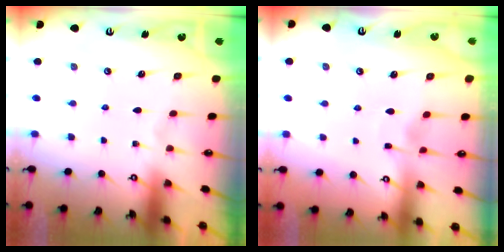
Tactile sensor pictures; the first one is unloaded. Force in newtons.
{"total": 3.6, "press": 3.5, "slide": 0.4}